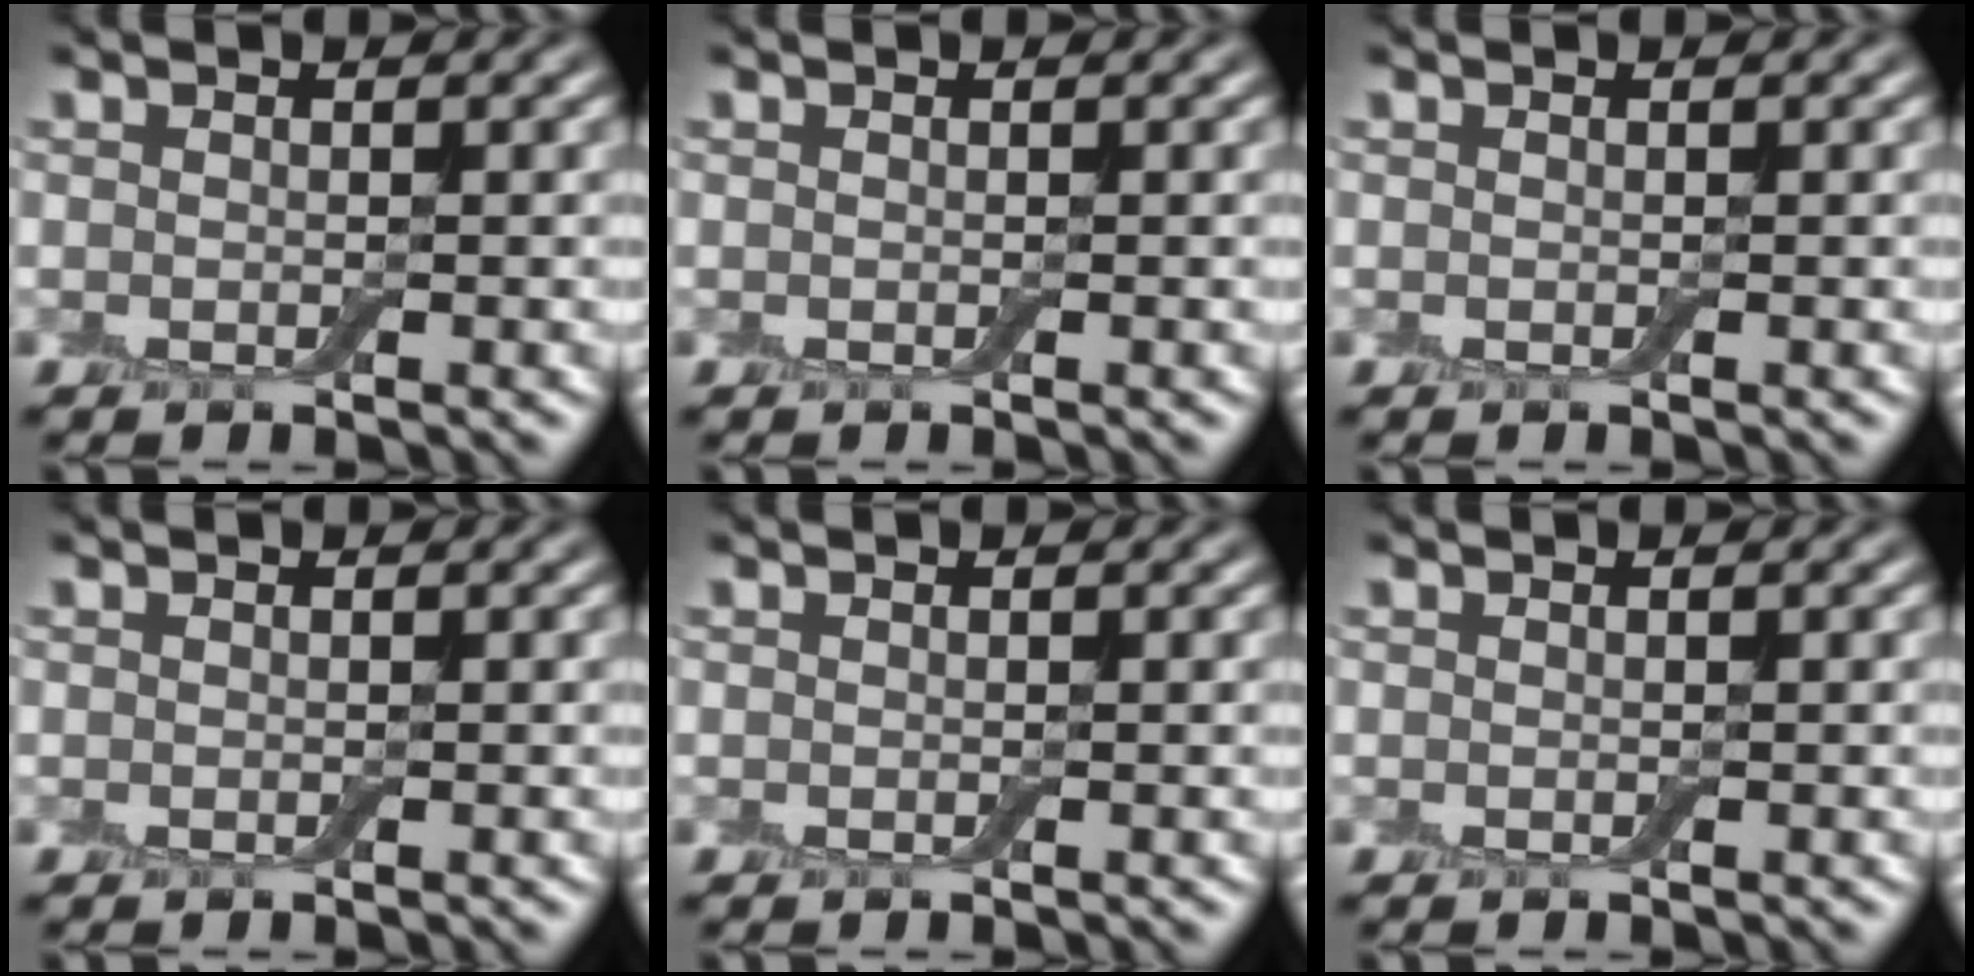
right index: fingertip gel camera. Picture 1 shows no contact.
{"total": 0.0}
{"total": 0.0}
{"total": 0.0}
{"total": 0.0}
{"total": 0.0}